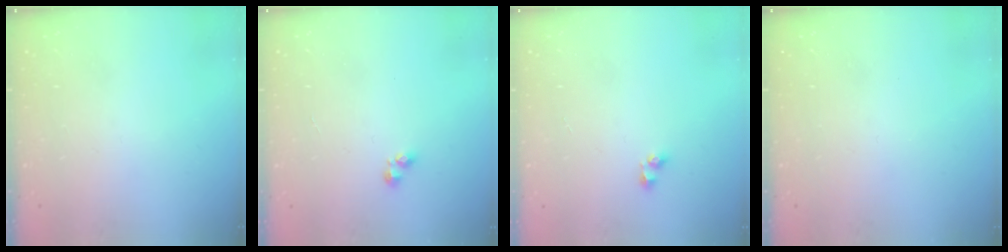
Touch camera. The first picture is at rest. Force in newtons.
{"total": 1.8, "press": 1.7, "slide": 0.3}
{"total": 3.3, "press": 3.2, "slide": 0.7}
{"total": 0.0}